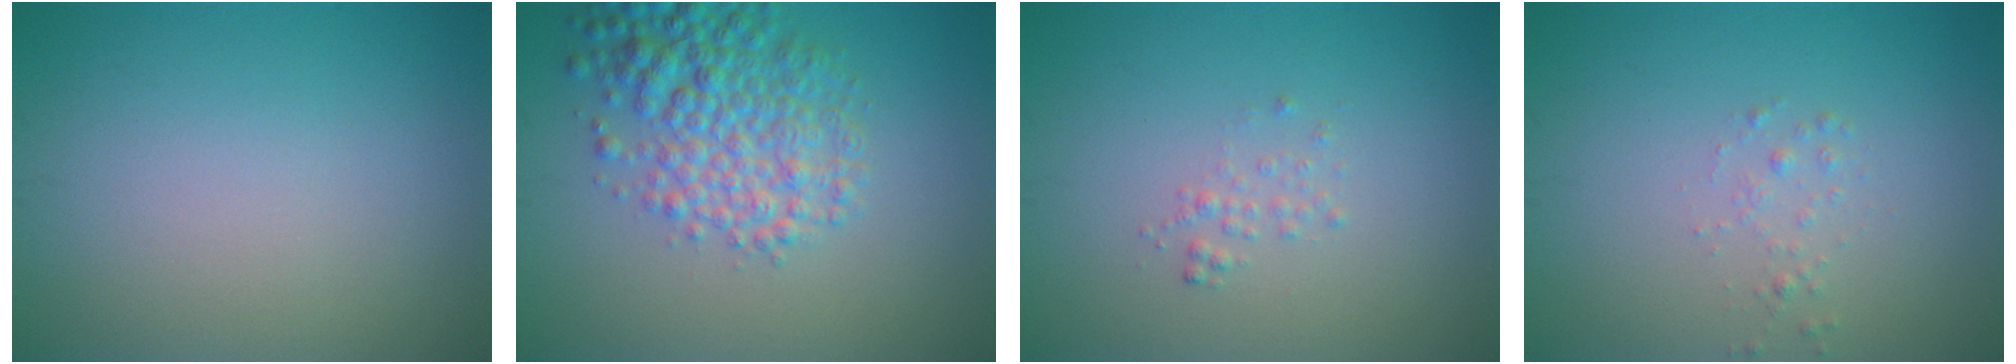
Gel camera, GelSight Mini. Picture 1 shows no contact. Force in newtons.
{"total": 5.5, "press": 5.5, "slide": 0.2}
{"total": 0.9, "press": 0.9, "slide": 0.1}
{"total": 0.8, "press": 0.7, "slide": 0.1}